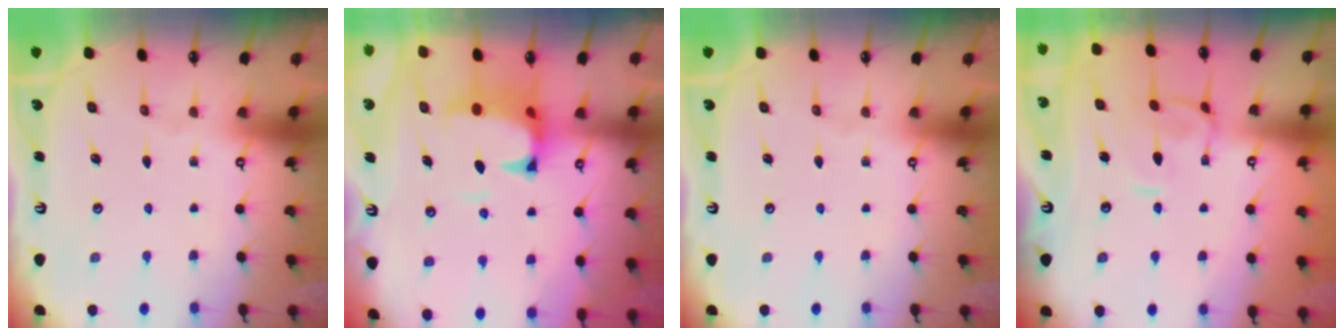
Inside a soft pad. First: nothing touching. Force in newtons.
{"total": 2.7, "press": 2.5, "slide": 1.1}
{"total": 0.0}
{"total": 1.0, "press": 0.6, "slide": 0.7}